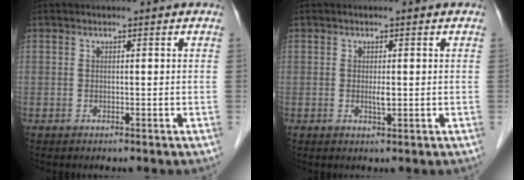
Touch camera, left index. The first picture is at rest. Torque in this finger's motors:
{"motor_torque": [0.19, 0.22, 0.00, 0.00]}